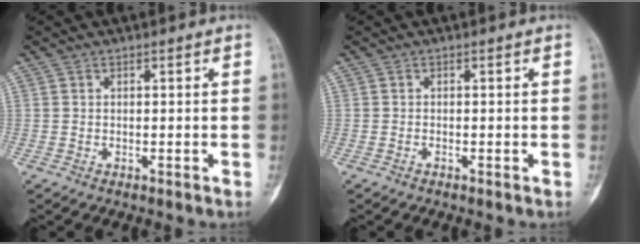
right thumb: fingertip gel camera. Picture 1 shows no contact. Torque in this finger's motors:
{"motor_torque": [-0.38, 0.45, 0.03, 0.00, -0.02]}